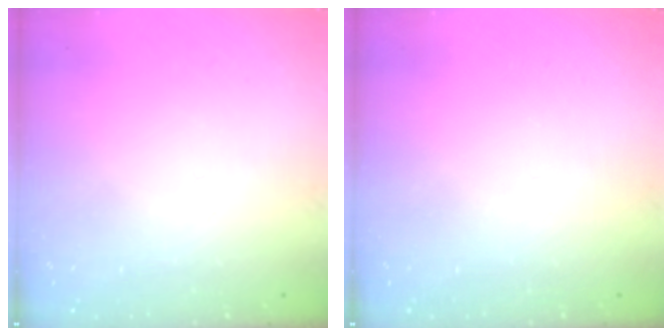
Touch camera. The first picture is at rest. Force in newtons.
{"total": 0.0}